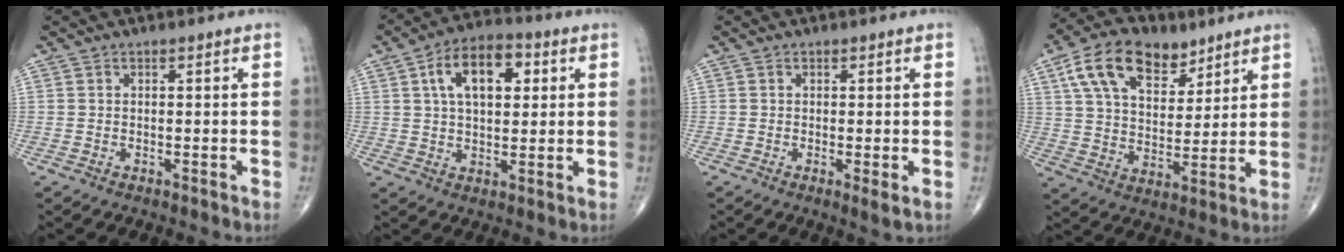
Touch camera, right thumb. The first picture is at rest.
{"total": 12.3, "force": [3.7, 6.8, 9.6], "torque": [-0.141, 0.010, 0.054]}
{"total": 1.8, "force": [-0.3, 0.2, 1.8], "torque": [-0.034, -0.008, -0.007]}
{"total": 16.1, "force": [8.6, 9.4, 9.9], "torque": [-0.143, -0.022, 0.154]}